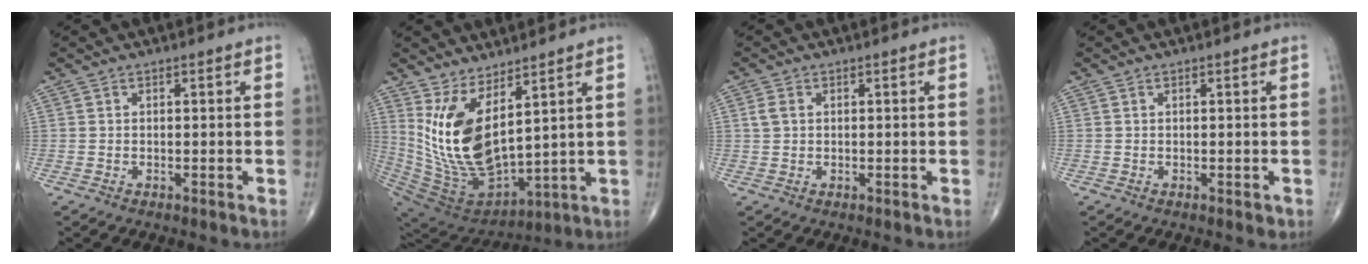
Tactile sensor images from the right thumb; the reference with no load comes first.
{"total": 16.5, "force": [6.0, 7.0, 13.6], "torque": [-0.259, -0.061, 0.143]}
{"total": 2.0, "force": [0.5, 1.5, 1.3], "torque": [-0.030, 0.005, 0.010]}
{"total": 0.8, "force": [-0.1, 0.4, 0.7], "torque": [-0.005, -0.002, 0.001]}